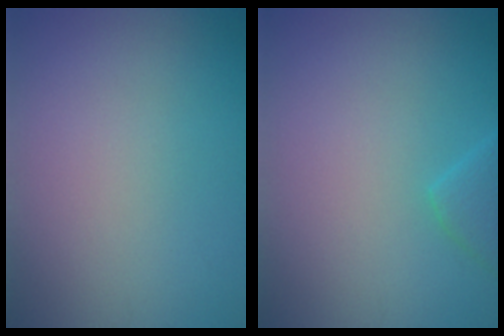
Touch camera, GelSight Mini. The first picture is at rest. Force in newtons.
{"total": 1.8, "press": 1.8, "slide": 0.1}